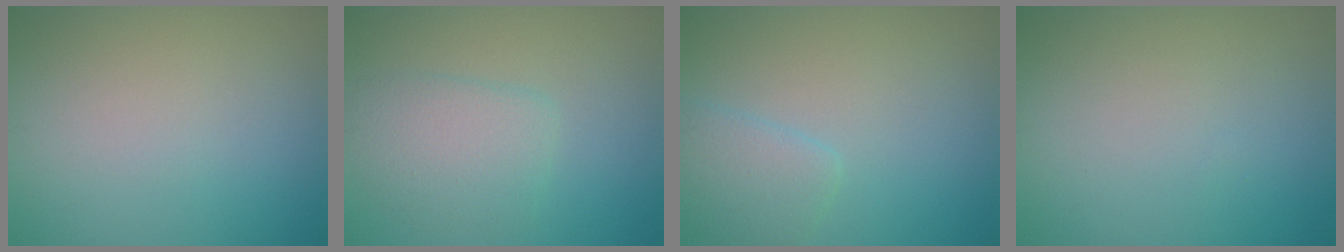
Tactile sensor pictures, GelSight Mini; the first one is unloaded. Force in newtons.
{"total": 3.4, "press": 3.4, "slide": 0.1}
{"total": 2.6, "press": 2.6, "slide": 0.2}
{"total": 0.0}